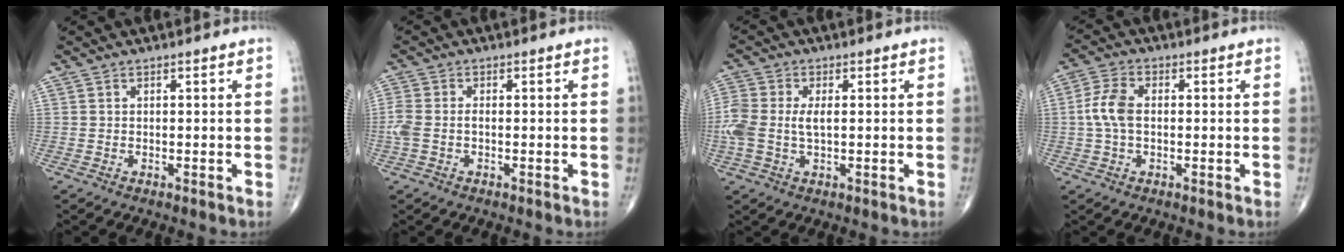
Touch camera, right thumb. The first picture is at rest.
{"total": 4.1, "force": [-0.7, 2.4, 3.3], "torque": [-0.095, 0.011, -0.015]}
{"total": 7.9, "force": [0.1, 4.4, 6.6], "torque": [-0.175, 0.015, 0.004]}
{"total": 5.9, "force": [0.0, 3.5, 4.8], "torque": [-0.112, 0.015, -0.007]}